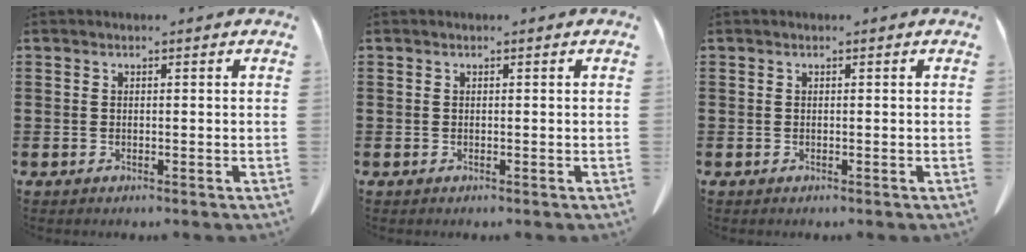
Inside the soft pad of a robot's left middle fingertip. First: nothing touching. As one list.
[{"total": 0.0}, {"total": 0.0}]